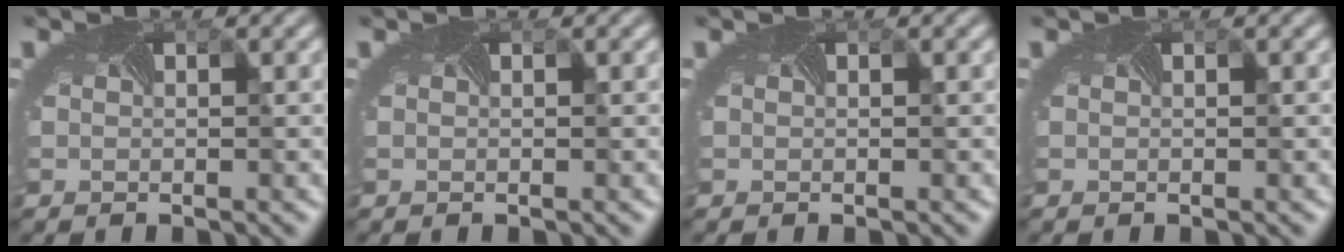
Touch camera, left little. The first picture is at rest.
{"total": 0.0}
{"total": 0.0}
{"total": 0.0}